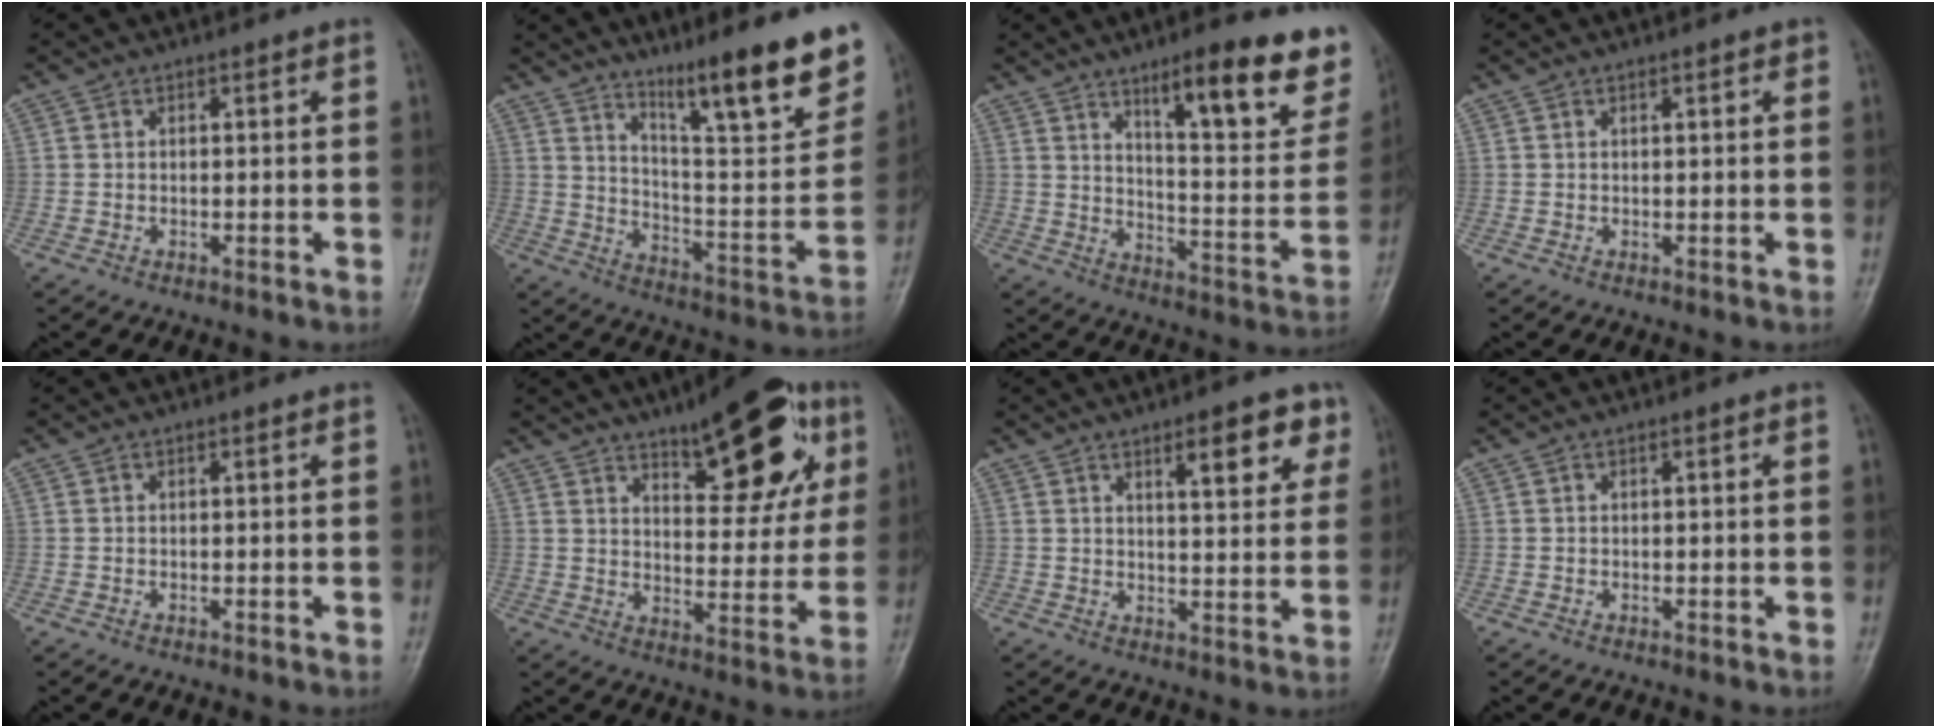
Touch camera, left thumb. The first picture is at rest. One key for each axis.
{"total": 20.9, "fx": 13.6, "fy": 3.6, "fz": 15.5, "tx": -0.190, "ty": -0.075, "tz": 0.217}
{"total": 20.8, "fx": 12.5, "fy": 5.4, "fz": 15.7, "tx": -0.169, "ty": -0.065, "tz": 0.184}
{"total": 1.0, "fx": 0.5, "fy": 0.3, "fz": 0.8, "tx": -0.011, "ty": 0.001, "tz": 0.005}
{"total": 0.0}
{"total": 18.0, "fx": 9.6, "fy": 7.0, "fz": 13.5, "tx": -0.136, "ty": -0.033, "tz": 0.139}
{"total": 8.7, "fx": 4.9, "fy": 3.0, "fz": 6.5, "tx": -0.067, "ty": -0.025, "tz": 0.067}
{"total": 0.0}